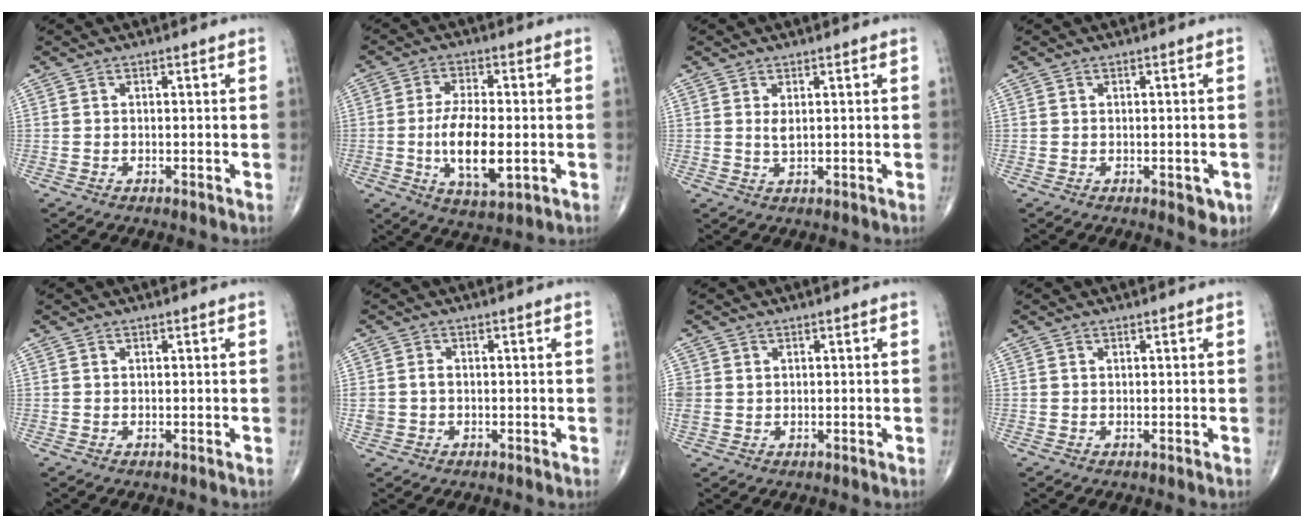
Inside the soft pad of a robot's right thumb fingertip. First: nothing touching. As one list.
[{"total": 11.1, "force": [-1.8, 4.5, 10.0], "torque": [-0.177, -0.005, -0.028]}, {"total": 1.6, "force": [0.6, 0.6, 1.4], "torque": [-0.024, -0.006, 0.014]}, {"total": 2.9, "force": [-0.9, 1.6, 2.3], "torque": [-0.011, -0.001, -0.008]}, {"total": 0.0}, {"total": 2.8, "force": [-0.1, 2.3, 1.7], "torque": [-0.034, 0.008, 0.001]}, {"total": 3.4, "force": [0.8, 3.0, 1.4], "torque": [-0.033, 0.002, 0.023]}, {"total": 0.5, "force": [0.3, 0.4, 0.2], "torque": [-0.001, -0.002, 0.004]}]